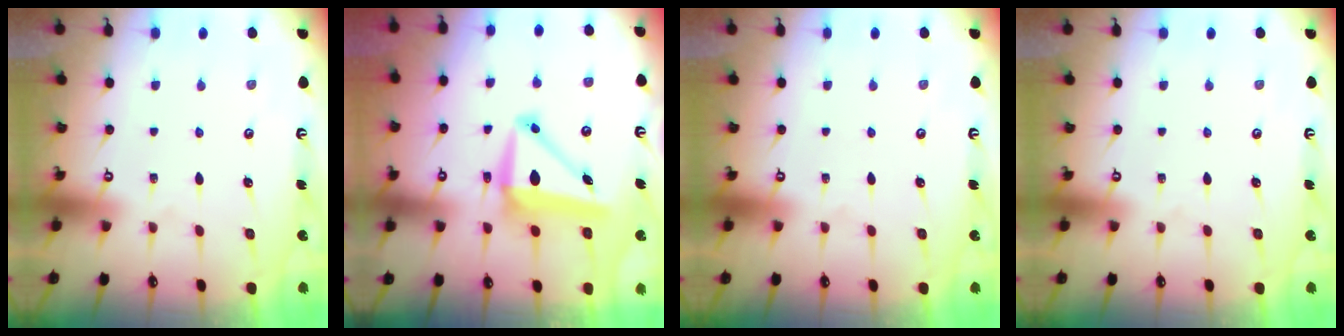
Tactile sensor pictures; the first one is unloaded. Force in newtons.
{"total": 9.1, "press": 9.0, "slide": 1.7}
{"total": 0.0}
{"total": 0.0}